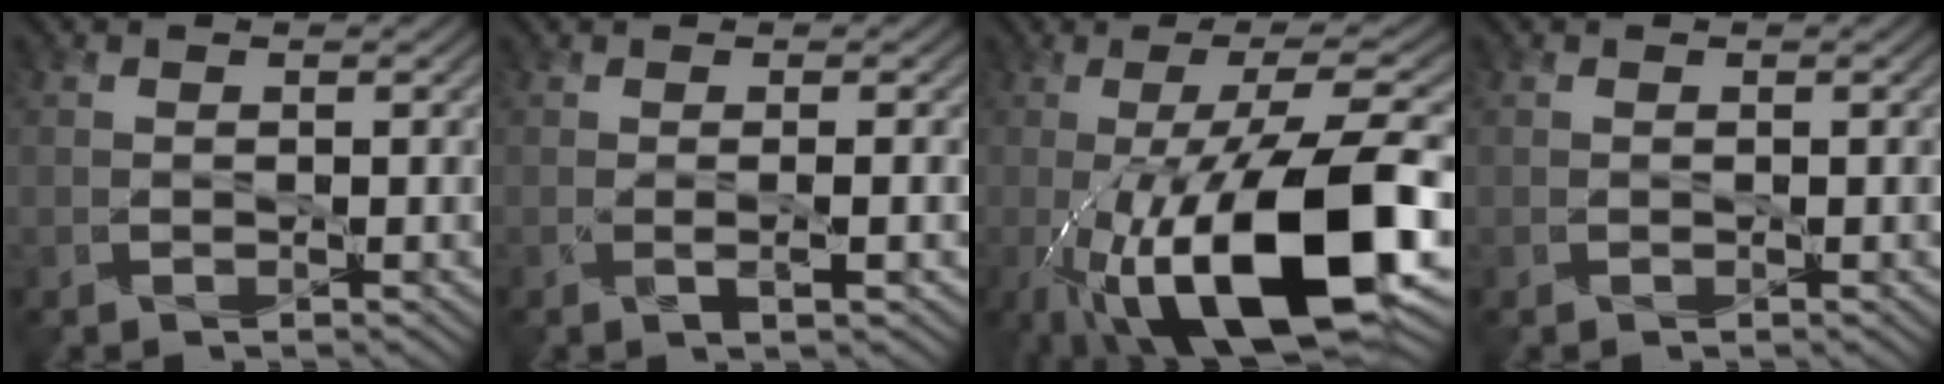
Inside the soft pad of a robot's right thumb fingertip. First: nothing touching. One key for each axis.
{"total": 2.0, "fx": 0.0, "fy": 0.4, "fz": 2.0, "tx": -0.034, "ty": 0.003, "tz": -0.005}
{"total": 18.7, "fx": -6.4, "fy": 5.6, "fz": 16.7, "tx": -0.279, "ty": -0.003, "tz": -0.107}
{"total": 0.0}